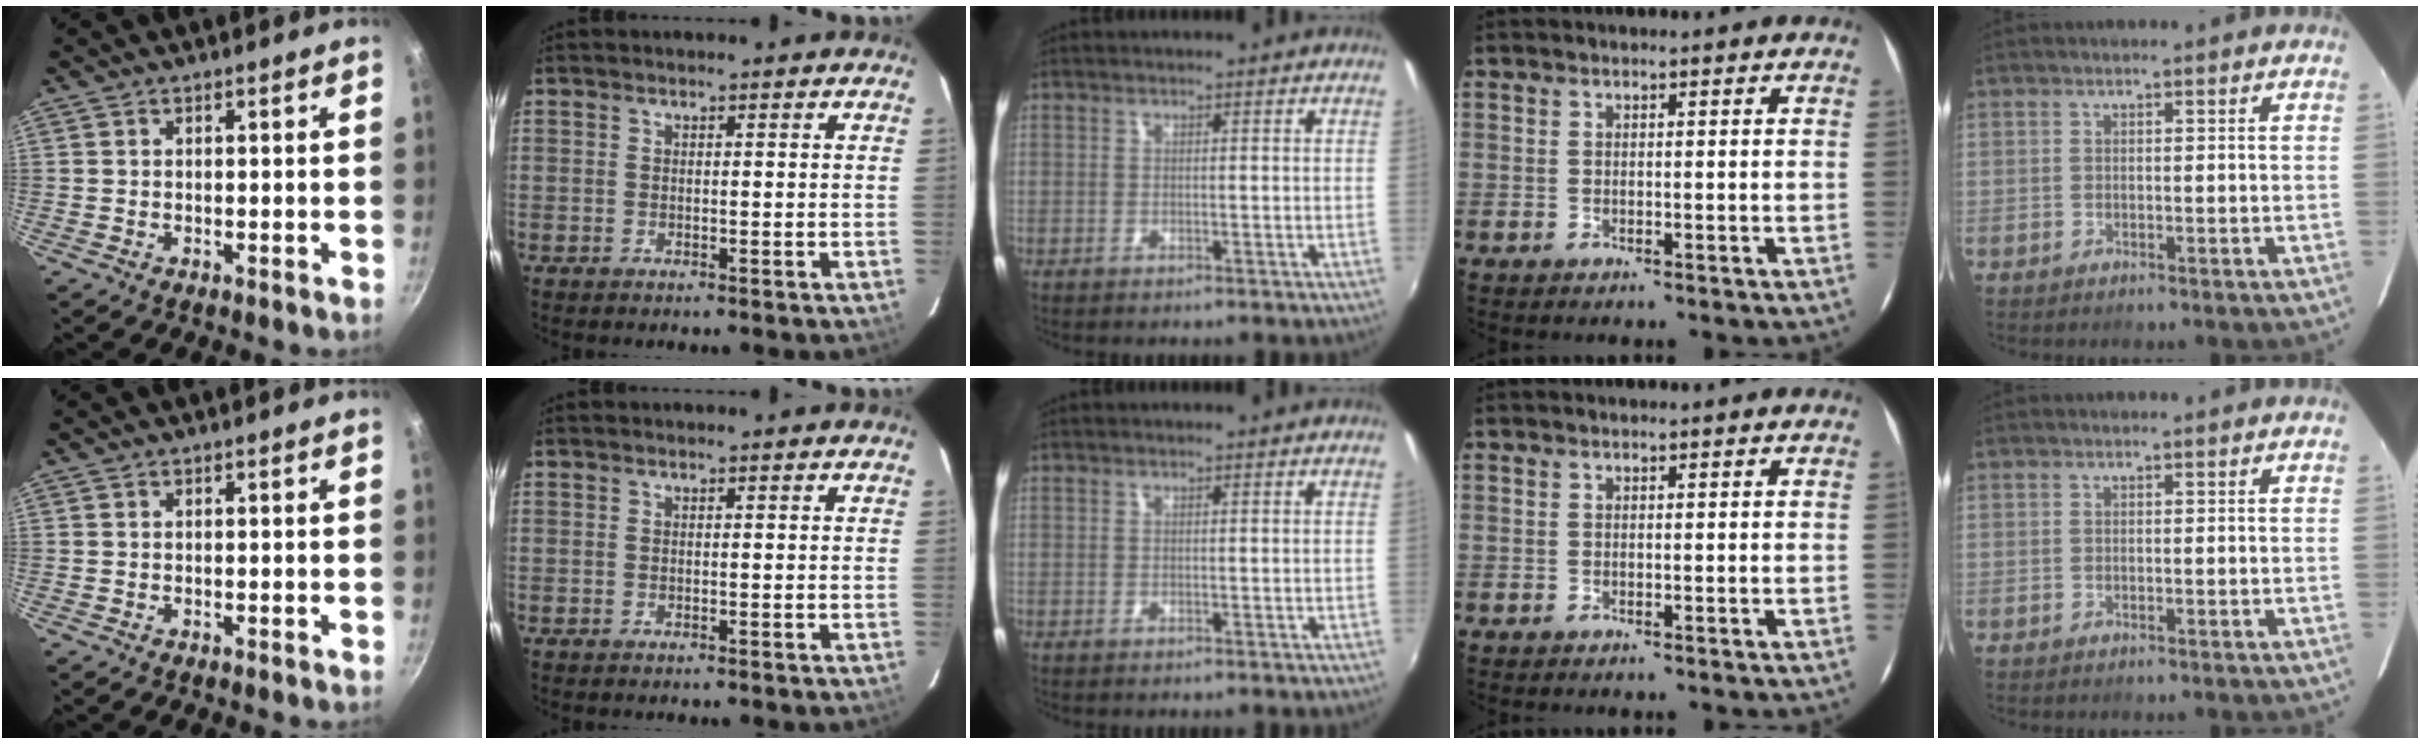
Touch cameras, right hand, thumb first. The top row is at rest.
{}